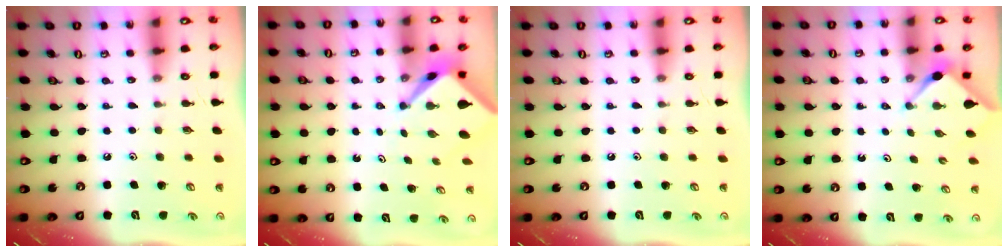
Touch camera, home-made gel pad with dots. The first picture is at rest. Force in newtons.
{"total": 4.2, "press": 4.2, "slide": 0.1}
{"total": 0.0}
{"total": 3.0, "press": 3.0, "slide": 0.4}